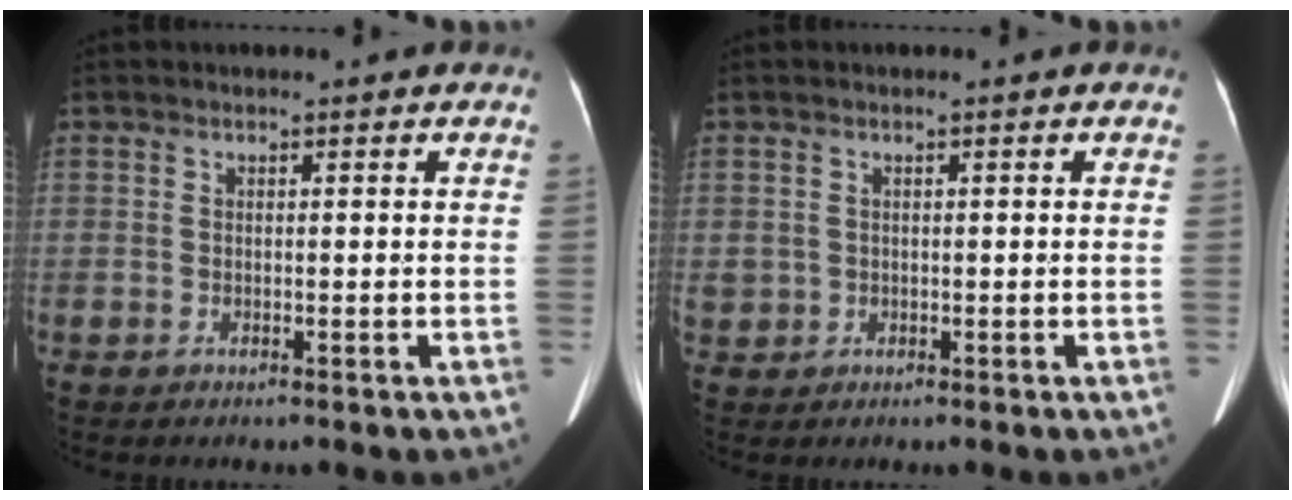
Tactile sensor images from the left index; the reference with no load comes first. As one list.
[{"total": 1.7, "force": [0.1, 1.7, 0.3], "torque": [-0.001, 0.008, 0.009]}]